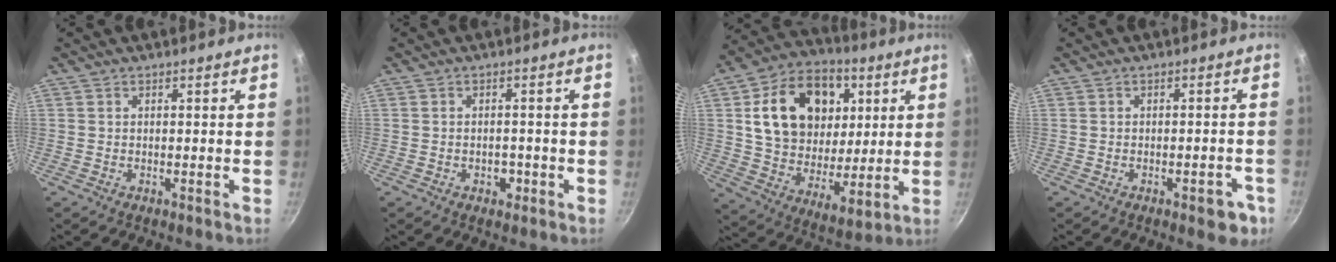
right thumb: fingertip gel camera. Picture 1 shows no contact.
{"total": 2.5, "force": [-1.0, 1.8, 1.4], "torque": [-0.009, 0.008, -0.011]}
{"total": 24.0, "force": [6.3, 17.2, 15.4], "torque": [-0.226, -0.015, 0.107]}
{"total": 5.3, "force": [-2.5, 2.5, 4.0], "torque": [-0.028, 0.019, -0.025]}